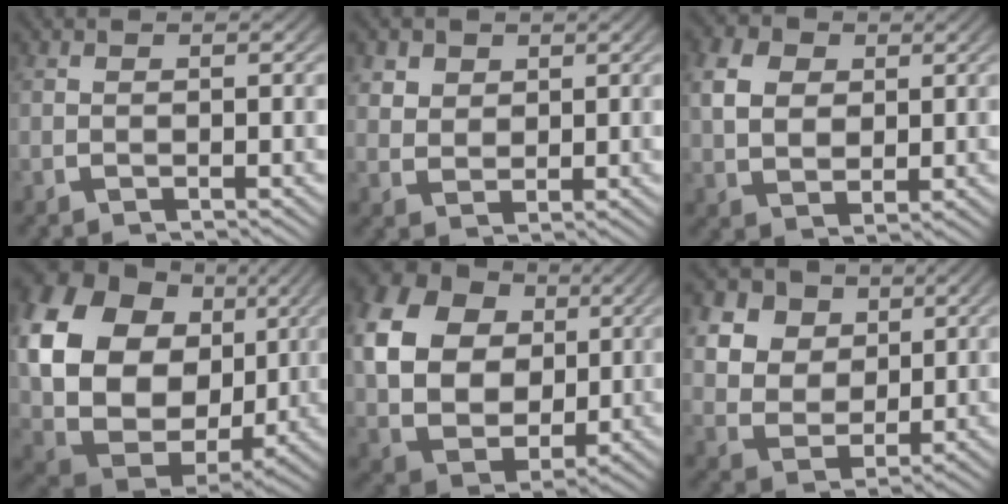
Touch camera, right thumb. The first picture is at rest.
{"total": 3.1, "force": [1.4, 2.4, 1.3], "torque": [-0.030, -0.012, 0.038]}
{"total": 5.8, "force": [1.4, 4.3, 3.6], "torque": [-0.071, -0.017, 0.039]}
{"total": 21.0, "force": [1.6, 15.6, 14.1], "torque": [-0.320, -0.049, 0.044]}
{"total": 17.1, "force": [2.1, 13.3, 10.5], "torque": [-0.257, -0.039, 0.044]}
{"total": 10.9, "force": [2.2, 8.9, 5.9], "torque": [-0.139, -0.026, 0.038]}